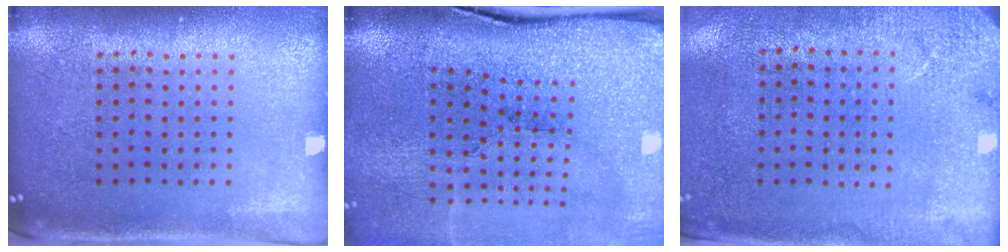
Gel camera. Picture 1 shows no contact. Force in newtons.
{"total": 4.1, "press": 3.5, "slide": 2.0}
{"total": 2.7, "press": 2.2, "slide": 1.5}